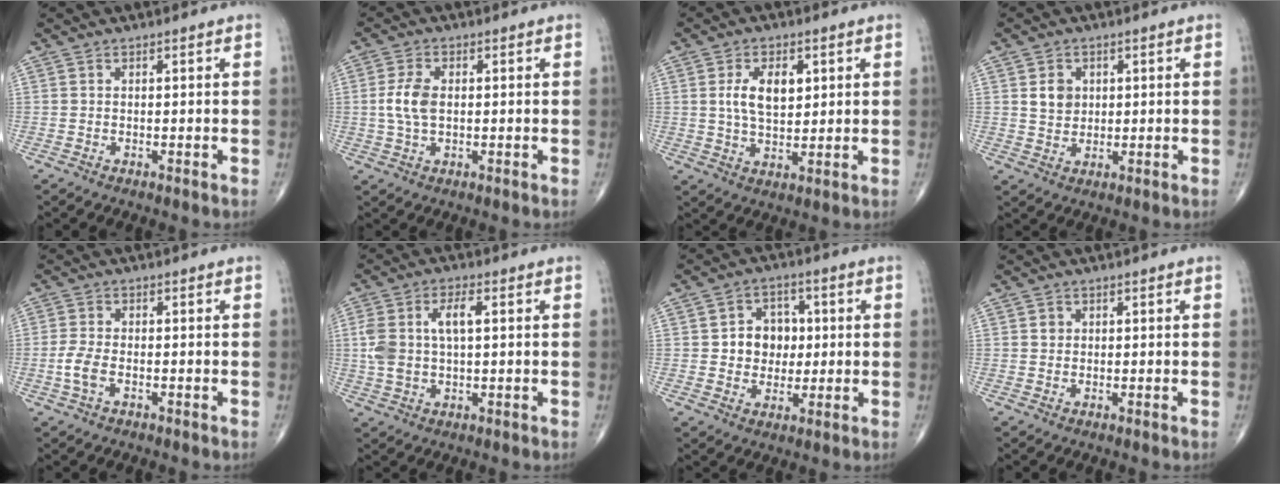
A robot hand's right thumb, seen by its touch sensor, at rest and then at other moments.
{"total": 5.5, "force": [0.2, 3.1, 4.5], "torque": [-0.101, 0.006, 0.002]}
{"total": 7.8, "force": [2.0, 4.4, 6.2], "torque": [-0.095, -0.008, 0.037]}
{"total": 4.2, "force": [1.1, 3.4, 2.2], "torque": [-0.017, -0.005, 0.022]}
{"total": 3.8, "force": [-1.3, 2.0, 3.0], "torque": [-0.070, 0.010, -0.026]}
{"total": 8.3, "force": [1.2, 4.1, 7.1], "torque": [-0.158, 0.016, 0.027]}
{"total": 8.0, "force": [0.7, 6.7, 4.3], "torque": [-0.020, 0.008, 0.007]}
{"total": 1.0, "force": [0.2, 1.0, 0.3], "torque": [0.001, 0.003, 0.003]}